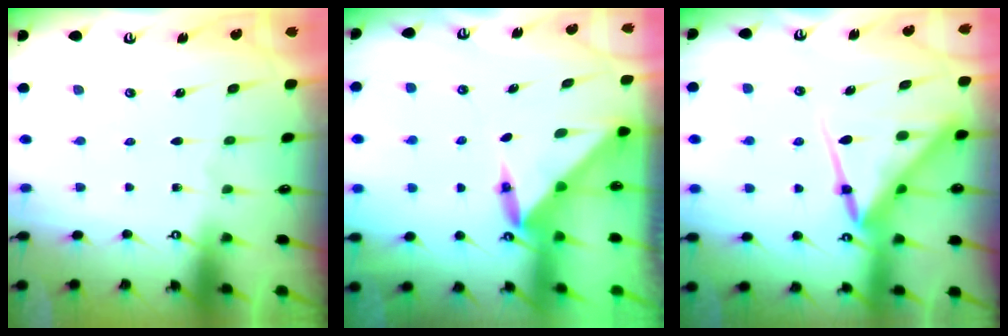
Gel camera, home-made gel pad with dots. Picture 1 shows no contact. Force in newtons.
{"total": 3.8, "press": 3.8, "slide": 0.3}
{"total": 13.6, "press": 13.5, "slide": 1.2}